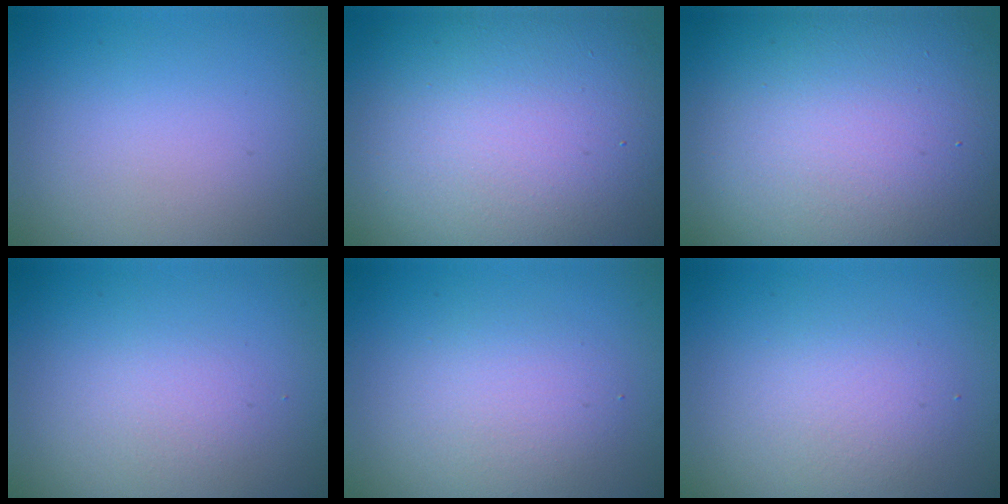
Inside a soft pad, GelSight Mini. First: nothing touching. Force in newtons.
{"total": 17.7, "press": 17.7, "slide": 1.2}
{"total": 21.1, "press": 21.0, "slide": 1.3}
{"total": 1.4, "press": 1.4, "slide": 0.1}
{"total": 2.7, "press": 2.7, "slide": 0.3}
{"total": 2.3, "press": 2.3, "slide": 0.1}